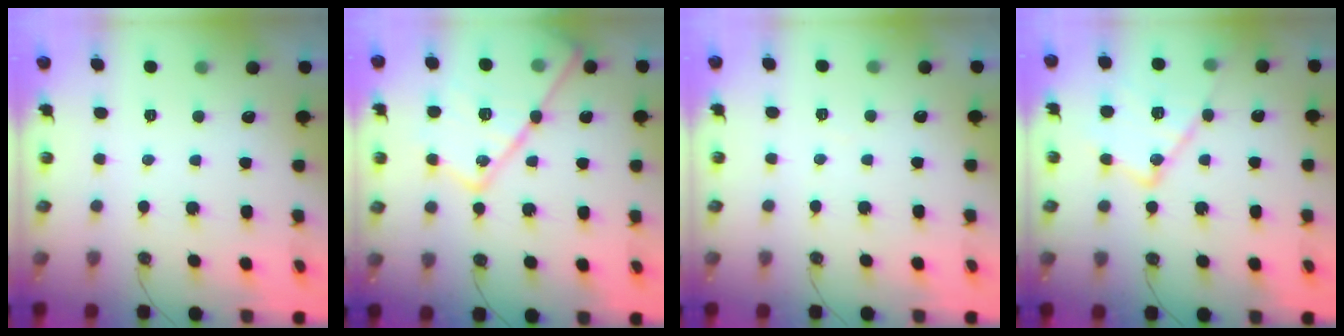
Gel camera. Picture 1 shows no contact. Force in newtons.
{"total": 22.4, "press": 22.2, "slide": 2.4}
{"total": 2.9, "press": 2.8, "slide": 0.5}
{"total": 16.2, "press": 16.2, "slide": 1.1}